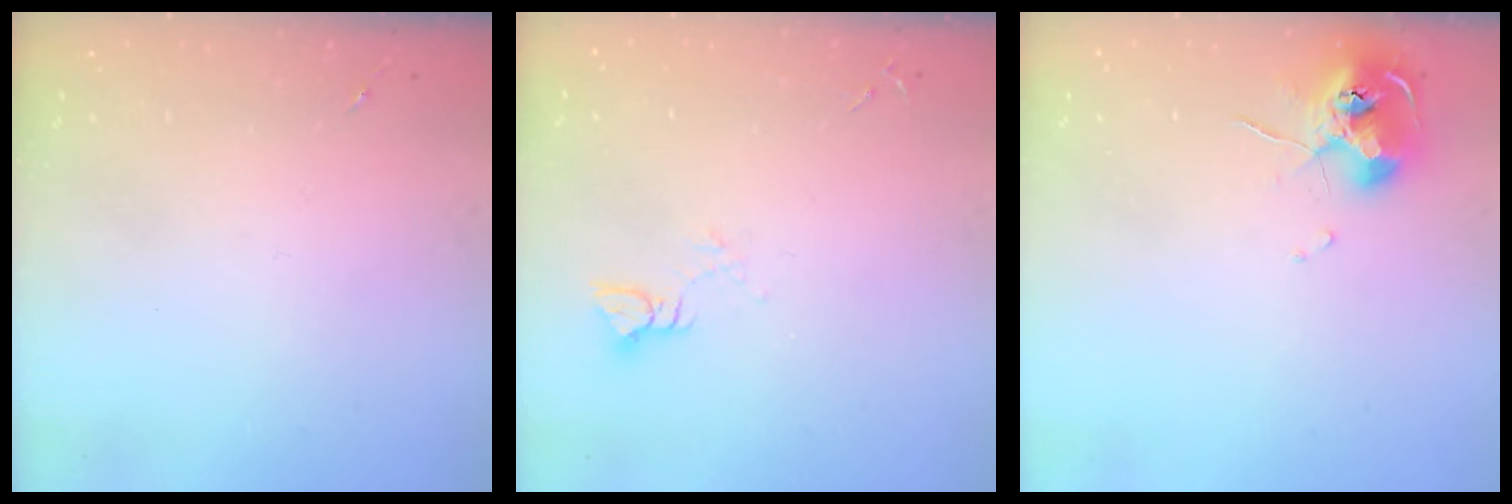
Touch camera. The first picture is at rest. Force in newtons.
{"total": 3.9, "press": 3.9, "slide": 0.3}
{"total": 10.1, "press": 9.9, "slide": 1.5}